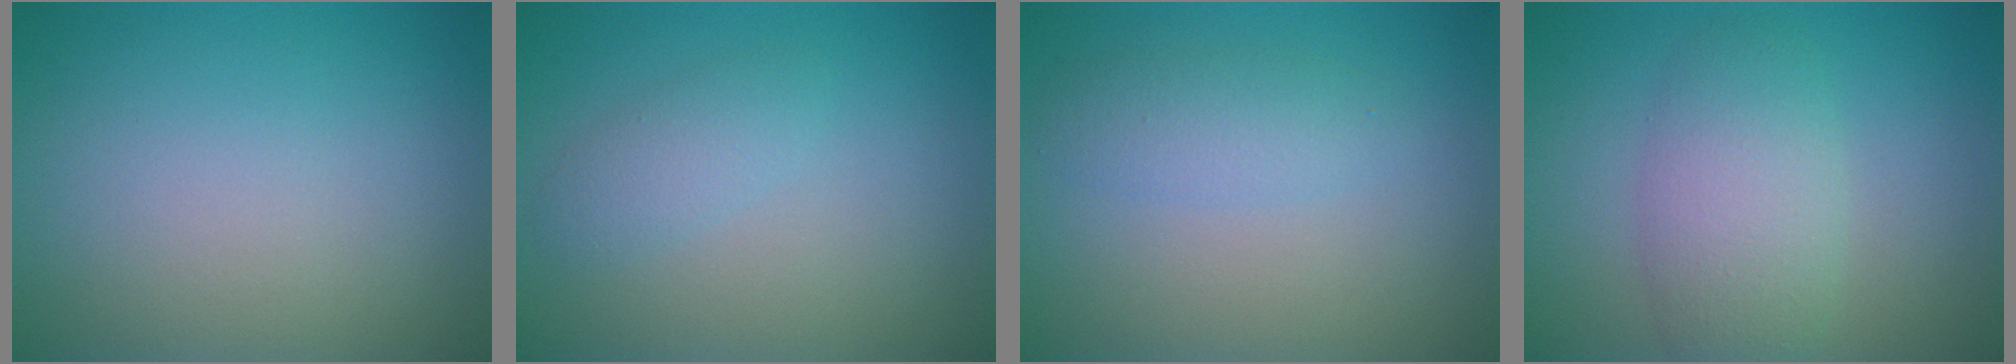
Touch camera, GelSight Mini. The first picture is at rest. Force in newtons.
{"total": 1.6, "press": 1.6, "slide": 0.0}
{"total": 2.1, "press": 2.0, "slide": 0.2}
{"total": 4.4, "press": 4.4, "slide": 0.2}